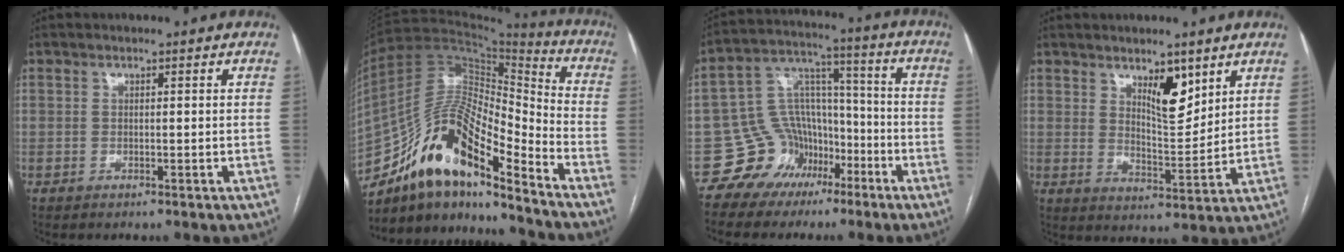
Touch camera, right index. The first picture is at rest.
{"total": 17.1, "force": [-12.3, 4.4, 11.1], "torque": [-0.198, 0.040, -0.215]}
{"total": 11.1, "force": [-6.0, 9.0, 2.2], "torque": [-0.040, 0.069, -0.091]}
{"total": 6.8, "force": [4.1, 2.2, 4.9], "torque": [-0.082, -0.010, 0.071]}